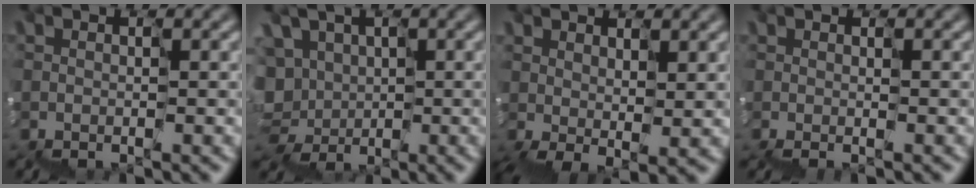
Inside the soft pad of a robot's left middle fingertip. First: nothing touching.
{"total": 5.2, "force": [0.3, 4.9, 1.7], "torque": [-0.038, -0.009, 0.018]}
{"total": 4.3, "force": [1.0, 2.2, 3.5], "torque": [-0.076, -0.003, 0.031]}
{"total": 0.0}